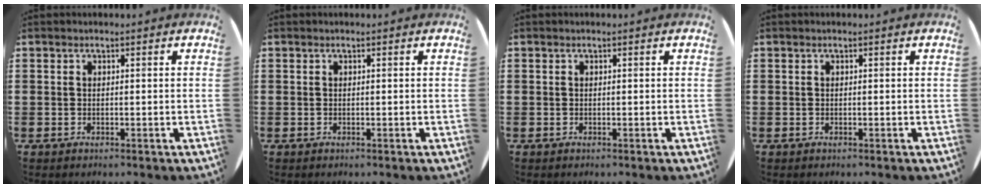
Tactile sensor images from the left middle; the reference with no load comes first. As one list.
[{"total": 0.0}, {"total": 0.0}, {"total": 0.0}]